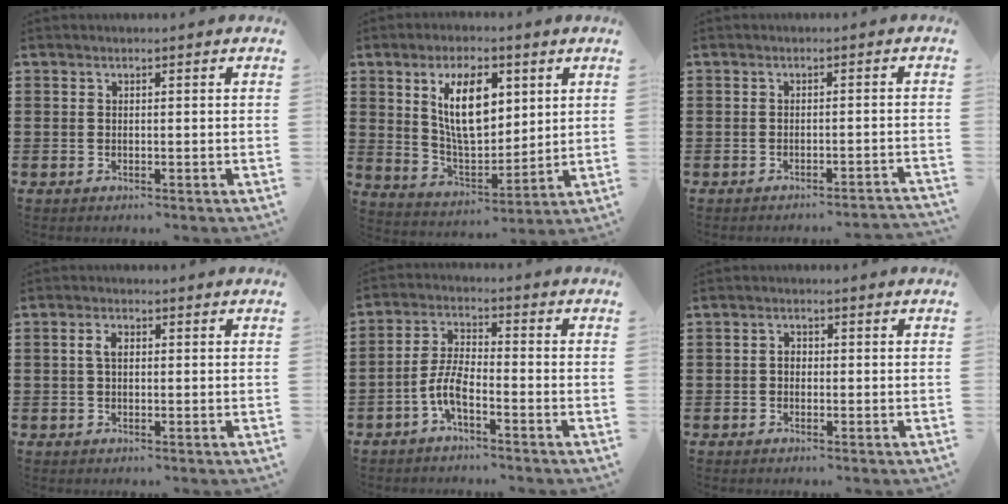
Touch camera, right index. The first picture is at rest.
{"total": 11.1, "force": [3.9, 5.5, 8.8], "torque": [-0.167, 0.005, 0.064]}
{"total": 1.4, "force": [-1.3, -0.2, 0.6], "torque": [-0.010, -0.001, -0.025]}
{"total": 2.2, "force": [0.4, 1.2, 1.8], "torque": [-0.039, 0.008, 0.005]}
{"total": 5.6, "force": [-2.8, 1.4, 4.6], "torque": [-0.115, -0.009, -0.058]}
{"total": 1.3, "force": [-0.2, 0.9, 0.9], "torque": [-0.018, 0.004, -0.004]}